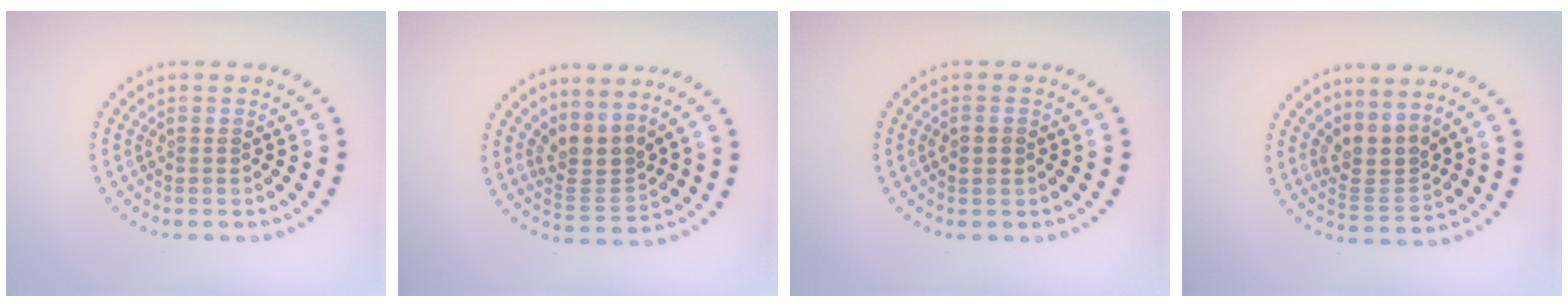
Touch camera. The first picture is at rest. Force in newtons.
{"total": 3.1, "press": 2.1, "slide": 2.2}
{"total": 1.7, "press": 1.7, "slide": 0.2}
{"total": 3.0, "press": 2.1, "slide": 2.1}